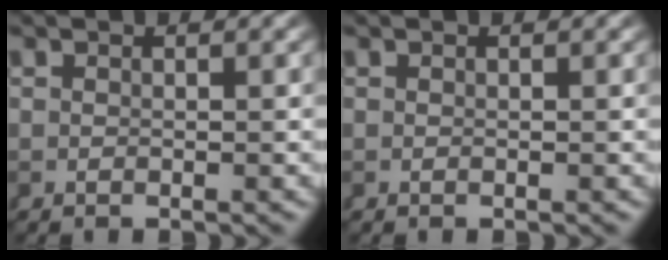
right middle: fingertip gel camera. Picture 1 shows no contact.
{"total": 0.0}